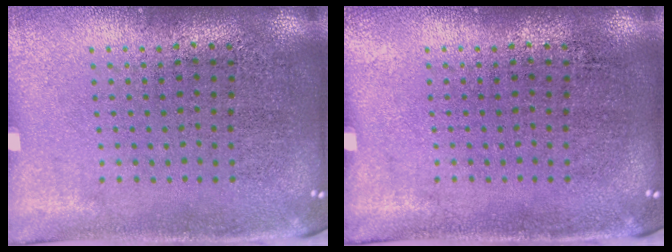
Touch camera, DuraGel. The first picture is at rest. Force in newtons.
{"total": 0.0}